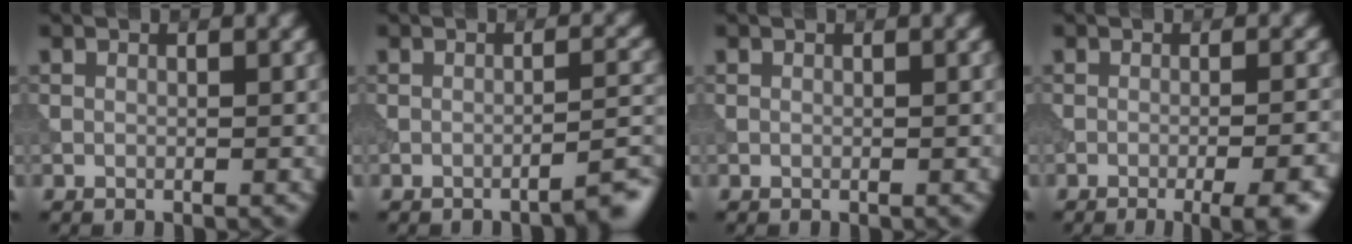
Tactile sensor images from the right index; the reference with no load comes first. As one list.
[{"total": 2.8, "force": [-2.2, 0.4, 1.8], "torque": [-0.014, 0.015, -0.041]}, {"total": 0.0}, {"total": 6.5, "force": [-3.4, 1.9, 5.2], "torque": [-0.045, 0.008, -0.038]}]